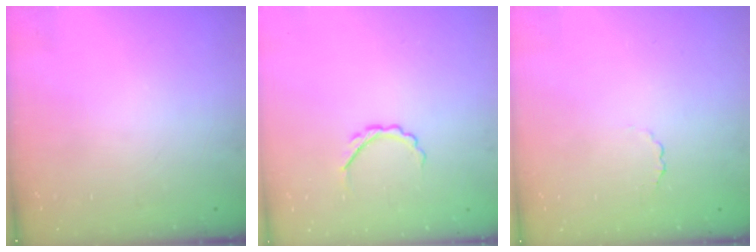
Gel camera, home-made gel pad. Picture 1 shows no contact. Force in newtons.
{"total": 5.2, "press": 5.0, "slide": 1.1}
{"total": 1.7, "press": 1.6, "slide": 0.5}